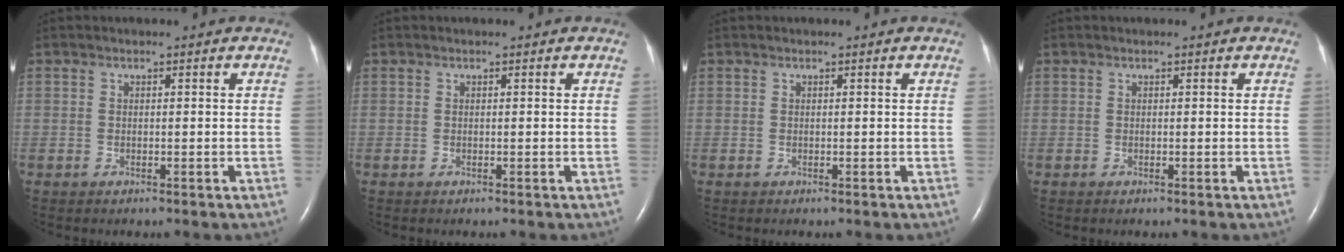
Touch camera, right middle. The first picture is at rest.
{"total": 0.0}
{"total": 0.0}
{"total": 0.0}